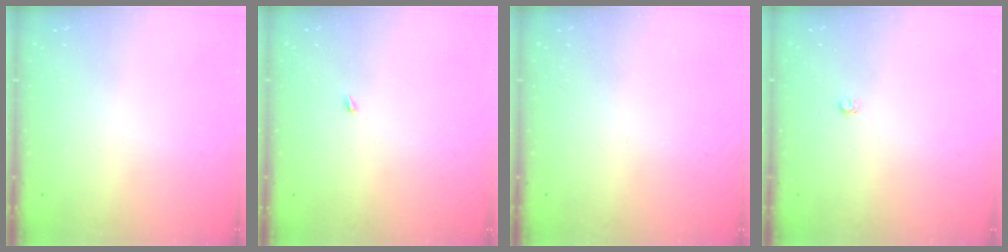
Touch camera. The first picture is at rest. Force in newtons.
{"total": 1.9, "press": 1.9, "slide": 0.3}
{"total": 0.0}
{"total": 2.6, "press": 2.6, "slide": 0.3}